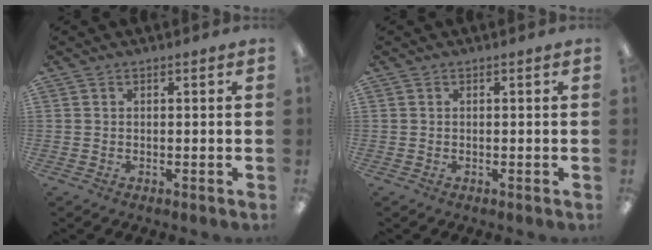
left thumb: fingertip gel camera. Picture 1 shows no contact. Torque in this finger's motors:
{"motor_torque": [0.00, 0.00, -0.02, 0.02, 0.00]}